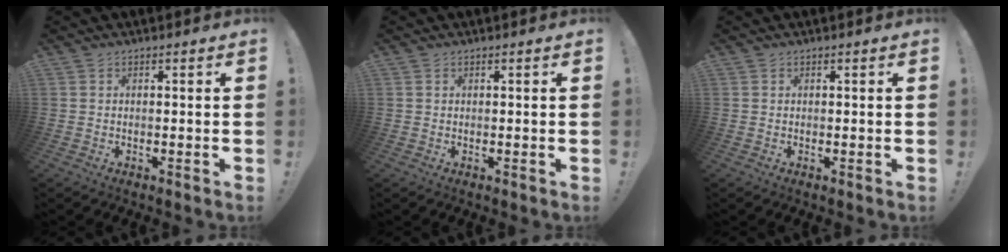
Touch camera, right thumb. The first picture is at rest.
{"total": 0.0}
{"total": 0.0}